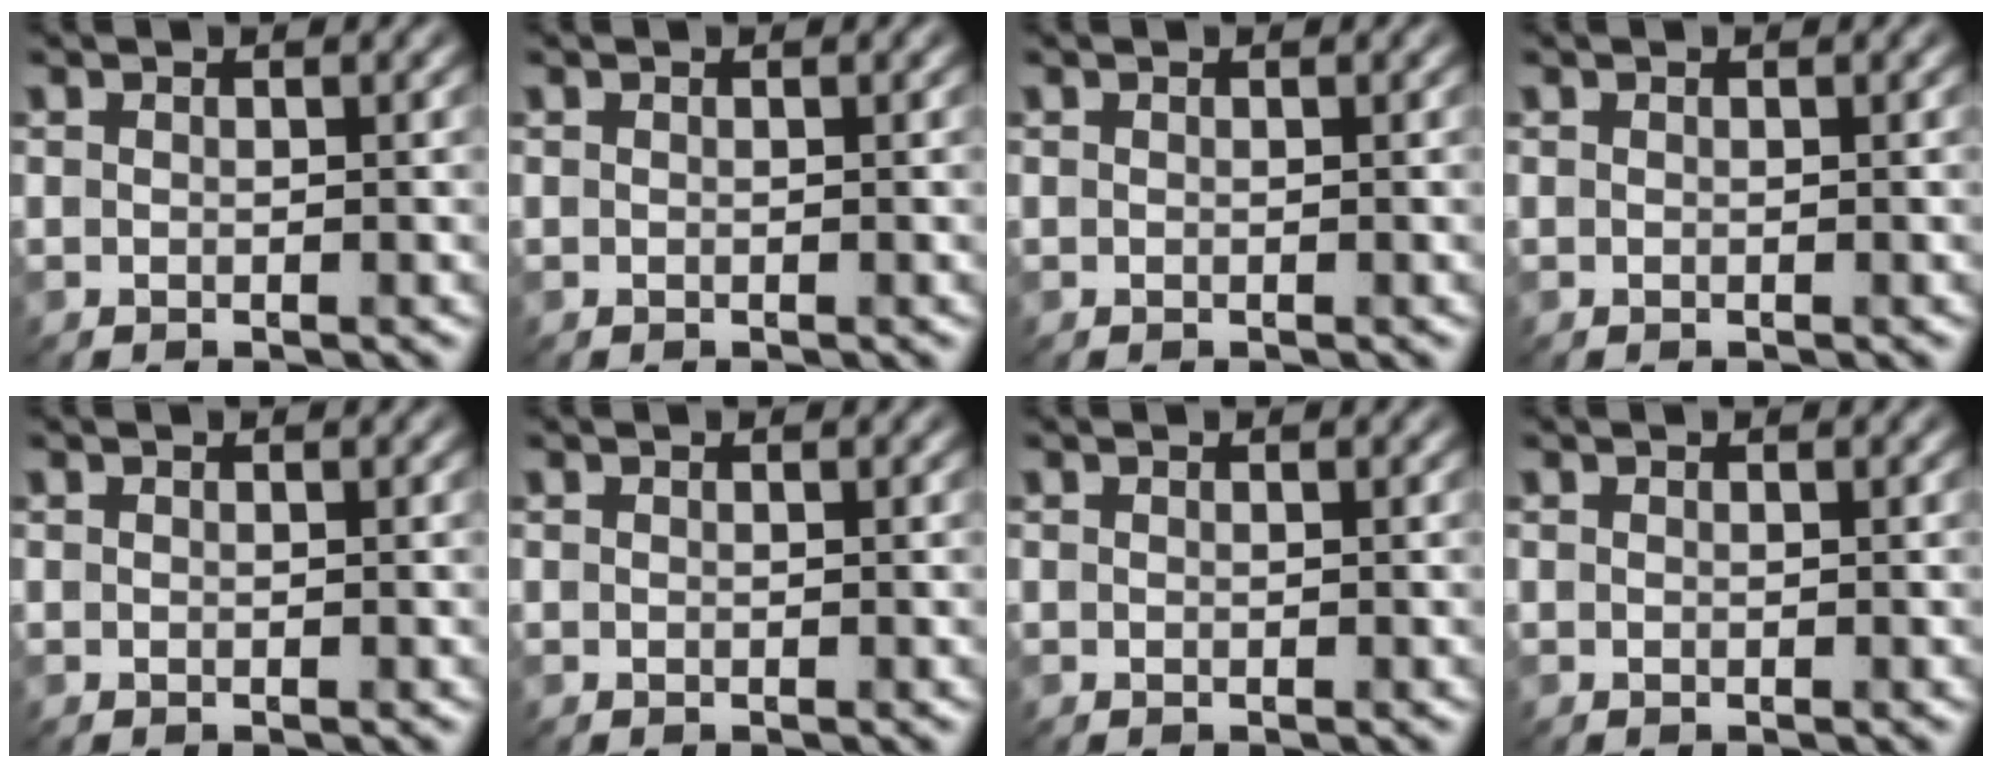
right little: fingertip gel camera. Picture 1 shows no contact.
{"total": 0.0}
{"total": 0.0}
{"total": 0.0}
{"total": 0.0}
{"total": 0.0}
{"total": 0.0}
{"total": 0.0}